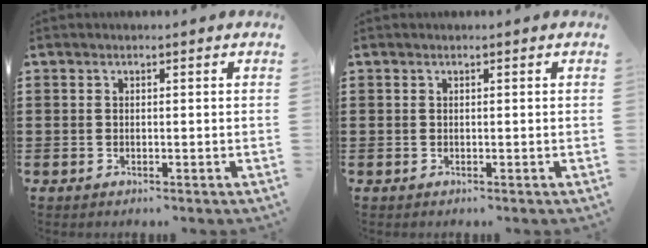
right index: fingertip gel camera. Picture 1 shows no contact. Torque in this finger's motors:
{"motor_torque": [0.00, 0.26, -0.01, 0.00]}